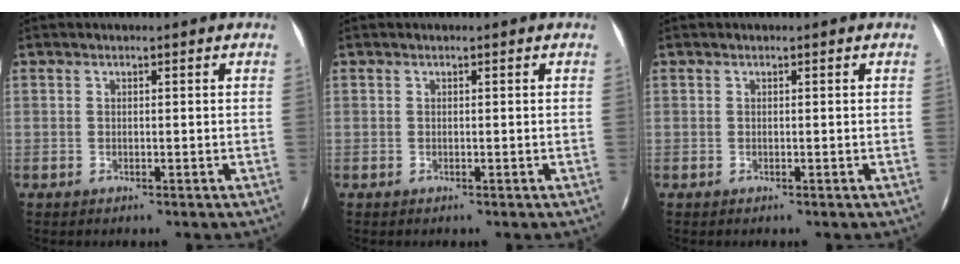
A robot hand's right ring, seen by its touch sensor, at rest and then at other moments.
{"total": 0.0}
{"total": 0.0}